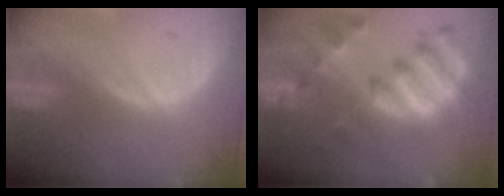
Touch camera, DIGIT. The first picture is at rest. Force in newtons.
{"total": 11.6, "press": 10.0, "slide": 6.0}